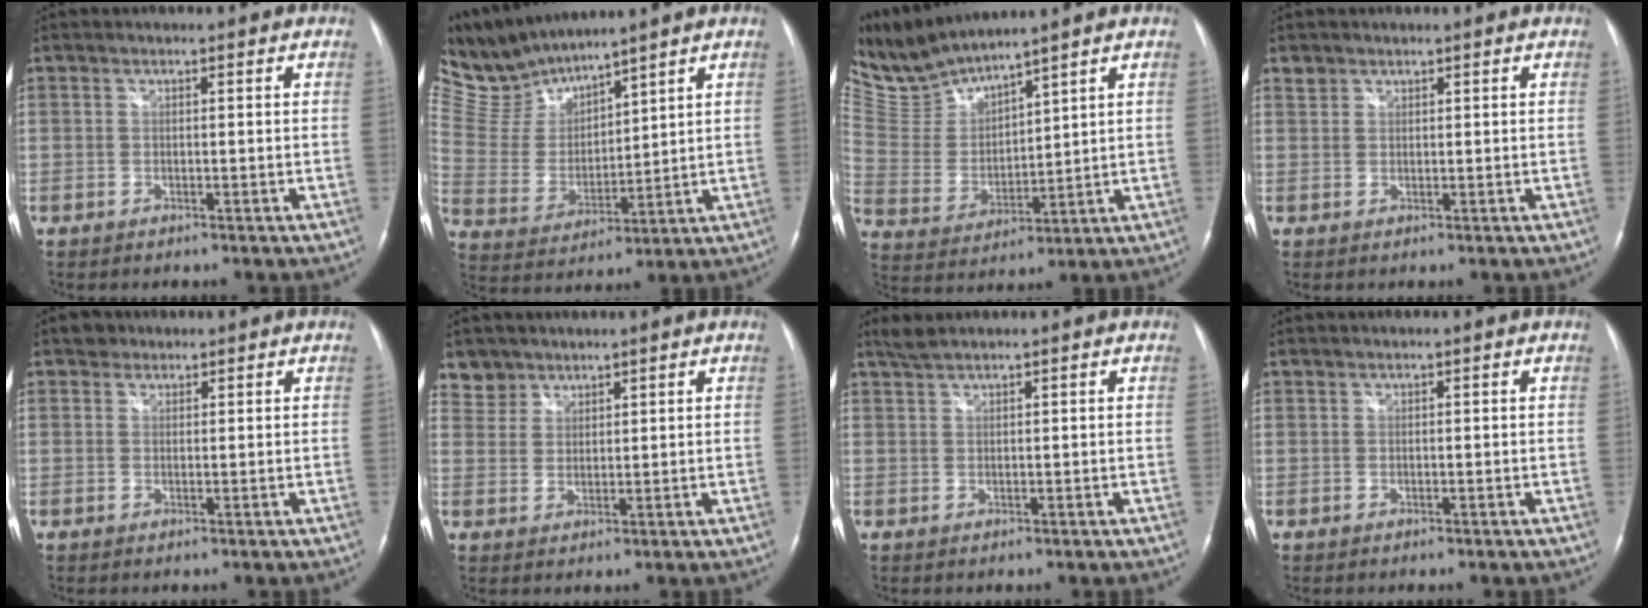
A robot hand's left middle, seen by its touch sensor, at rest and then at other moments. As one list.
[{"total": 9.3, "force": [9.2, 0.8, 1.3], "torque": [-0.055, 0.010, 0.207]}, {"total": 8.7, "force": [8.7, -0.3, 1.1], "torque": [-0.056, 0.003, 0.199]}, {"total": 1.2, "force": [1.0, 0.7, 0.0], "torque": [0.002, 0.007, 0.018]}, {"total": 1.6, "force": [1.2, 1.1, 0.1], "torque": [0.001, 0.005, 0.015]}, {"total": 3.5, "force": [2.8, 2.1, -0.6], "torque": [0.021, 0.004, 0.052]}, {"total": 1.9, "force": [1.7, -0.2, 0.7], "torque": [-0.020, 0.011, 0.040]}, {"total": 0.0}]